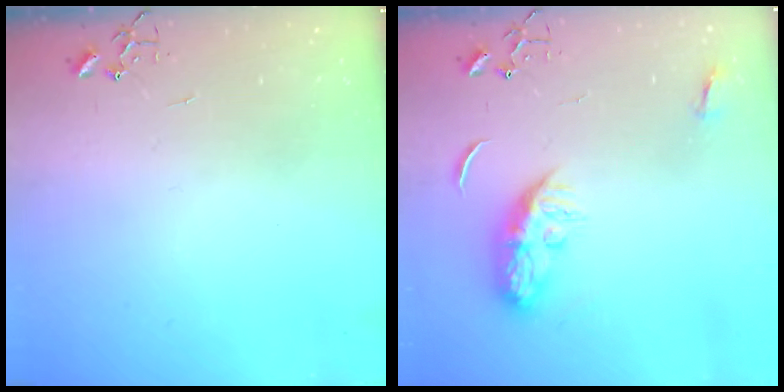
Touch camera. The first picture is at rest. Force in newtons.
{"total": 9.3, "press": 9.3, "slide": 0.1}